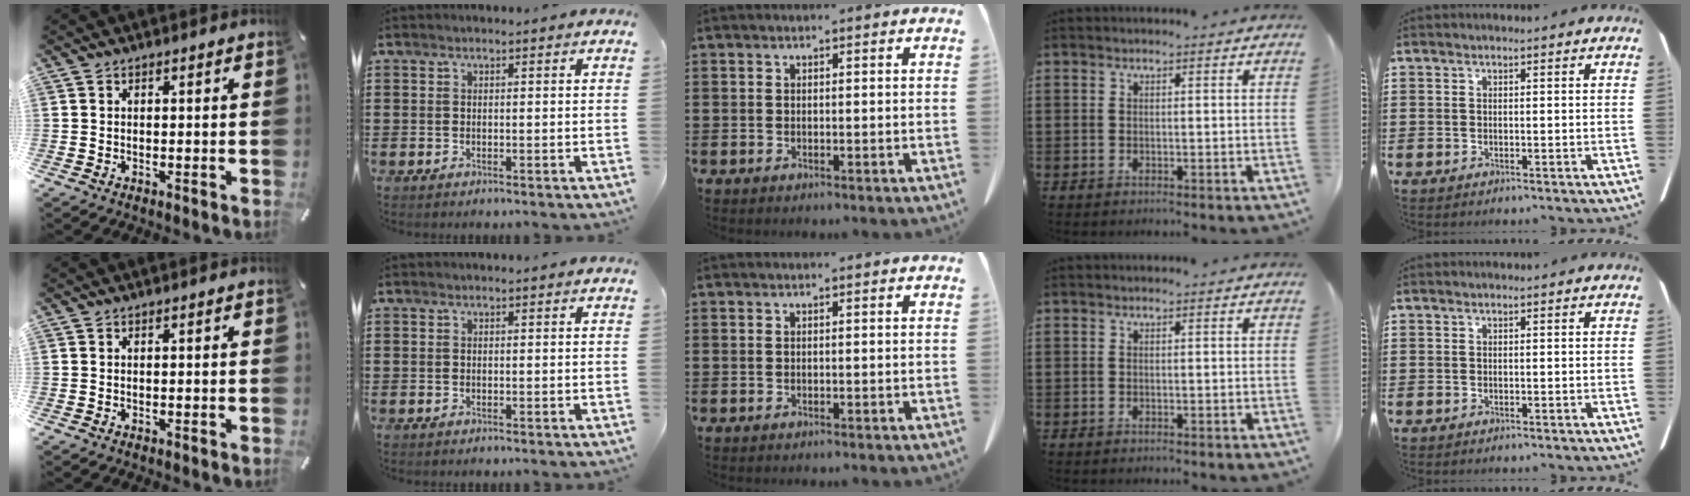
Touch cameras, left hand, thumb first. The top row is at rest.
{}